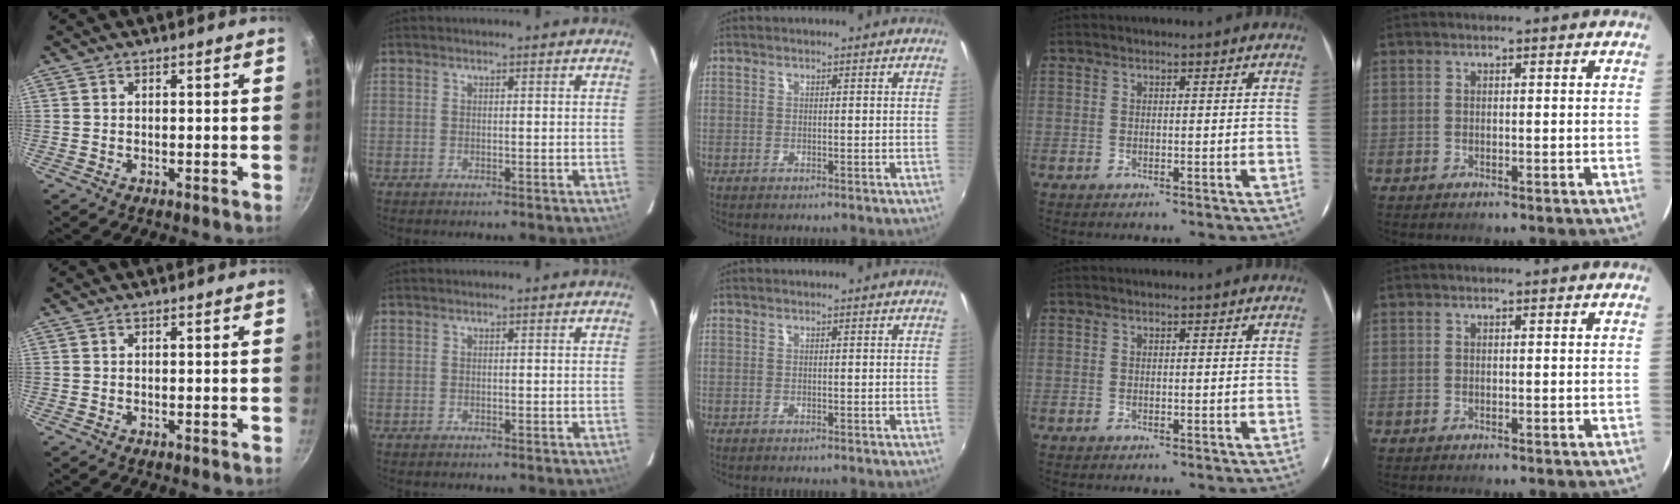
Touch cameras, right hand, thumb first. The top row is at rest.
{}